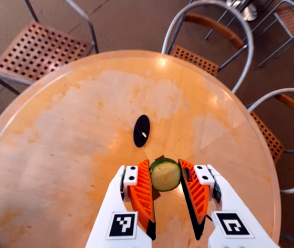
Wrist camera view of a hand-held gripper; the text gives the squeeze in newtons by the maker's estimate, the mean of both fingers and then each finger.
{"total": 9.3, "left": 9.2, "right": 9.5}